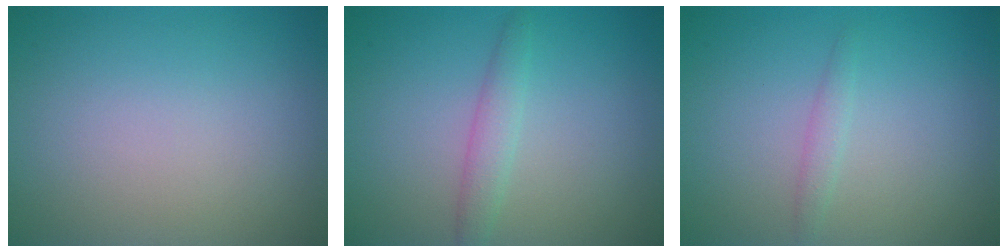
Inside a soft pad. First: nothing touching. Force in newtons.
{"total": 1.8, "press": 1.8, "slide": 0.1}
{"total": 0.5, "press": 0.5, "slide": 0.1}